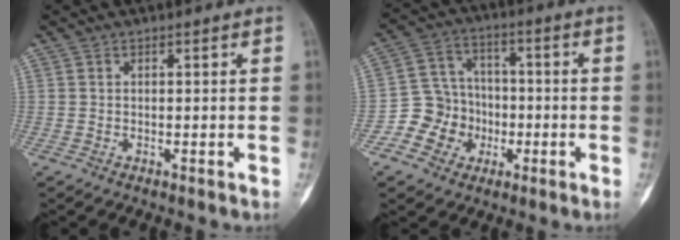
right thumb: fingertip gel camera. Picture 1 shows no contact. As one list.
[{"total": 10.1, "force": [-3.3, 9.2, 2.5], "torque": [0.006, 0.042, -0.063]}]